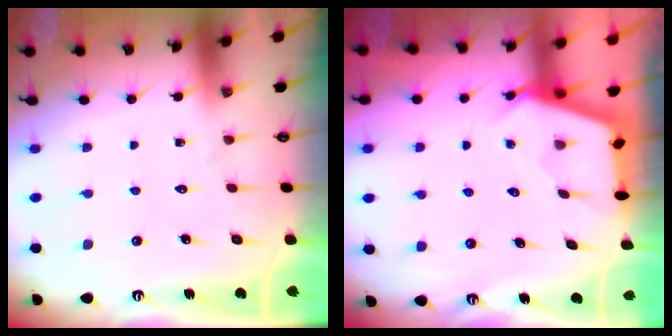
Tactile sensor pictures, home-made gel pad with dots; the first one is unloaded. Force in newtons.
{"total": 2.9, "press": 2.9, "slide": 0.4}